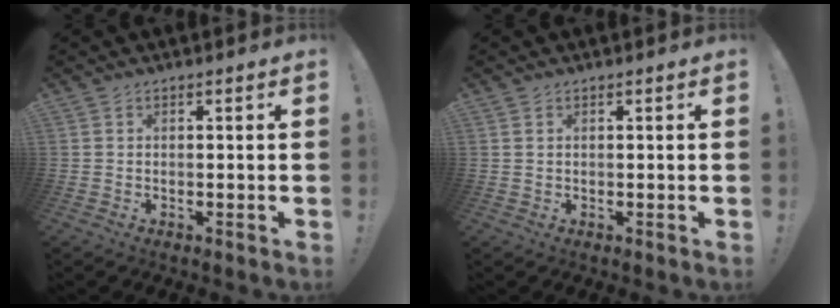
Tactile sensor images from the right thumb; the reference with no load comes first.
{"total": 0.6, "force": [0.3, 0.4, 0.3], "torque": [-0.006, 0.001, 0.007]}